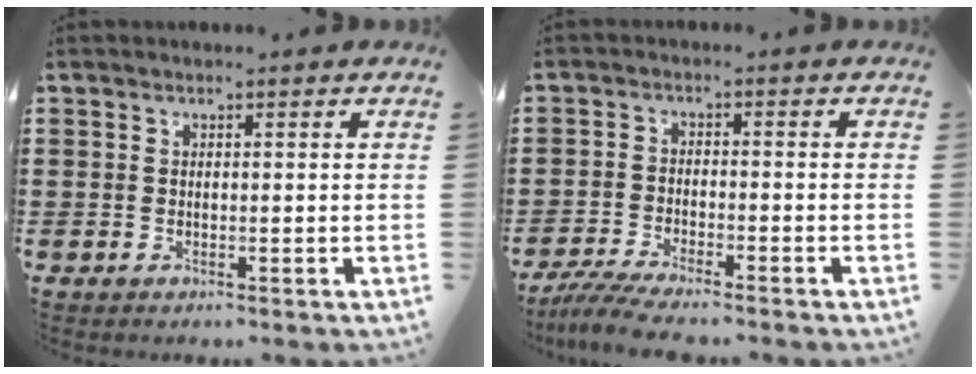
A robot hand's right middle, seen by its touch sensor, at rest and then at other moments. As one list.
[{"total": 4.6, "force": [-4.2, 0.1, 1.8], "torque": [-0.050, -0.014, -0.088]}]